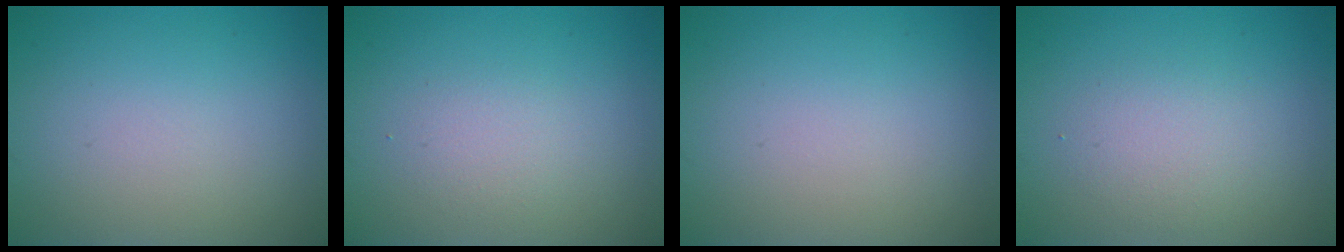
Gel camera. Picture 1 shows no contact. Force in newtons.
{"total": 1.4, "press": 1.4, "slide": 0.0}
{"total": 0.0}
{"total": 2.1, "press": 2.1, "slide": 0.2}